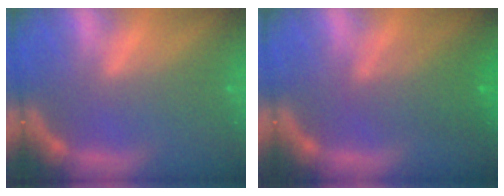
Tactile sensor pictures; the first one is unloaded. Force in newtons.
{"total": 4.0}